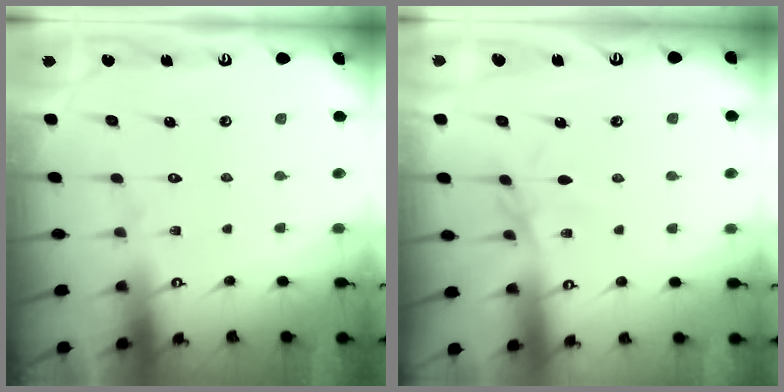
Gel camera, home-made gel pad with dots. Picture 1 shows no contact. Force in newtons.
{"total": 2.4, "press": 2.3, "slide": 0.4}